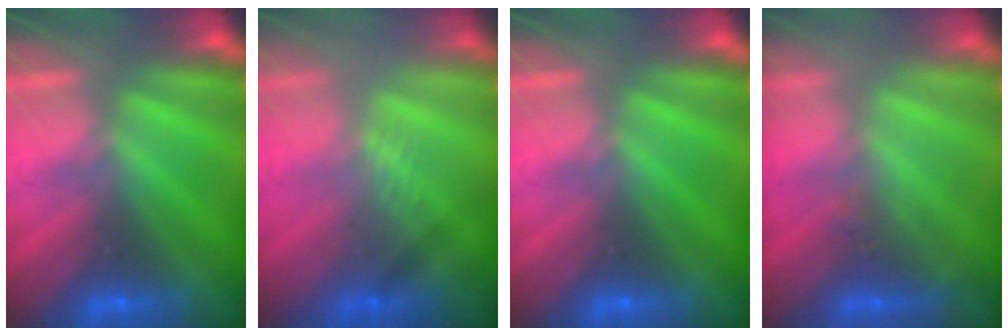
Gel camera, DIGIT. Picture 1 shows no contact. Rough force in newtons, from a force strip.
{"total": 2.3}
{"total": 0.0}
{"total": 2.8}